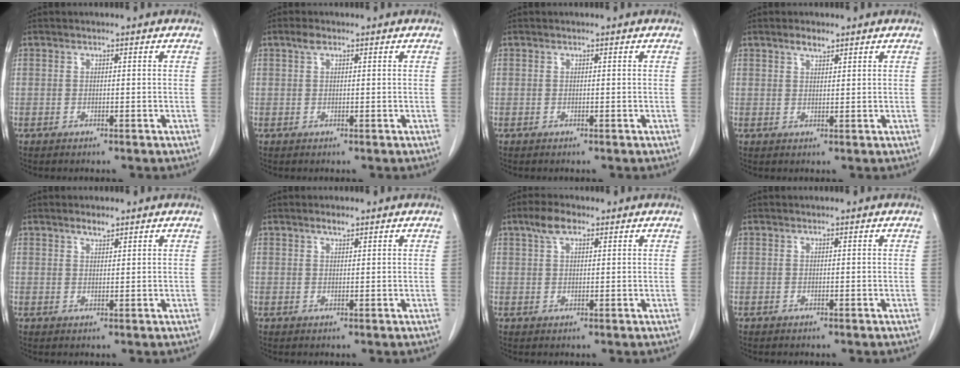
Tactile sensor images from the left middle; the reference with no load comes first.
{"total": 1.3, "force": [0.8, 0.5, 0.9], "torque": [-0.020, 0.010, 0.015]}
{"total": 0.0}
{"total": 2.0, "force": [1.5, 0.6, 1.1], "torque": [-0.023, 0.001, 0.028]}
{"total": 1.7, "force": [1.4, 0.4, 0.9], "torque": [-0.019, -0.001, 0.026]}
{"total": 1.3, "force": [1.0, 0.3, 0.8], "torque": [-0.019, 0.000, 0.019]}
{"total": 3.7, "force": [2.3, 1.5, 2.5], "torque": [-0.055, 0.011, 0.045]}
{"total": 0.0}